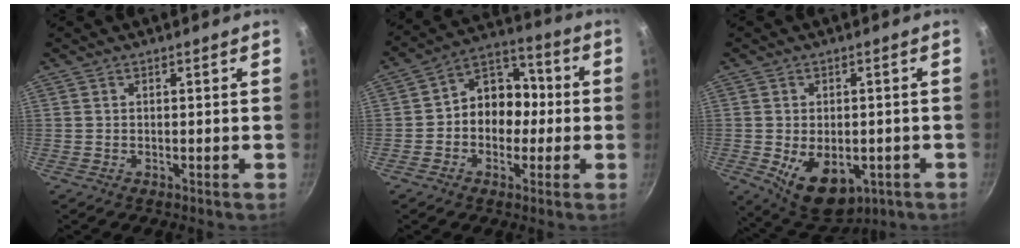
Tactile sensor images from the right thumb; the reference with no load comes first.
{"total": 11.5, "force": [-1.0, 9.3, 6.6], "torque": [-0.040, 0.042, -0.034]}
{"total": 11.4, "force": [-3.2, 7.3, 8.1], "torque": [-0.090, -0.005, -0.026]}